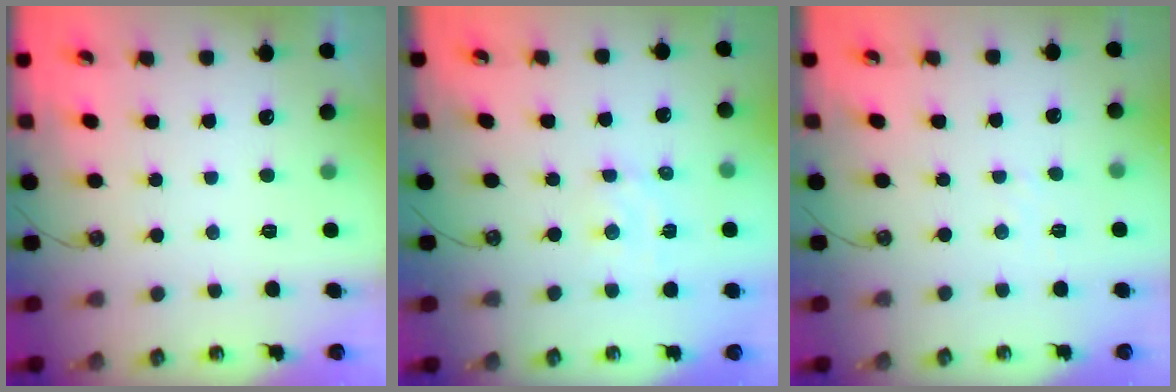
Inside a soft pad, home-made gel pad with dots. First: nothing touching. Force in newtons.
{"total": 2.9, "press": 2.9, "slide": 0.6}
{"total": 2.1, "press": 2.1, "slide": 0.4}